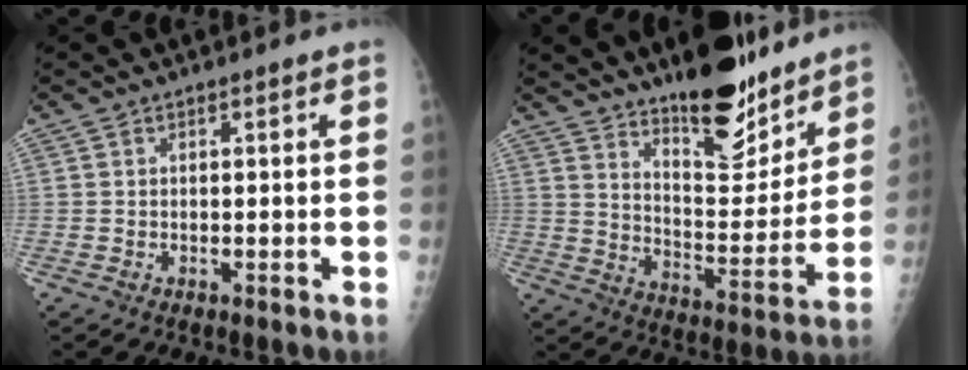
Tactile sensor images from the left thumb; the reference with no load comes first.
{"total": 17.1, "force": [13.3, 5.7, 9.1], "torque": [-0.090, -0.110, 0.212]}